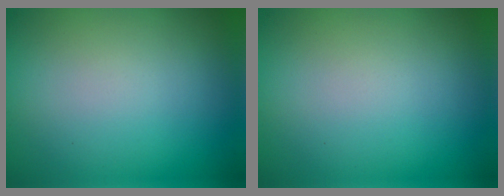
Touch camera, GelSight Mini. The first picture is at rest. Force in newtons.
{"total": 0.0}